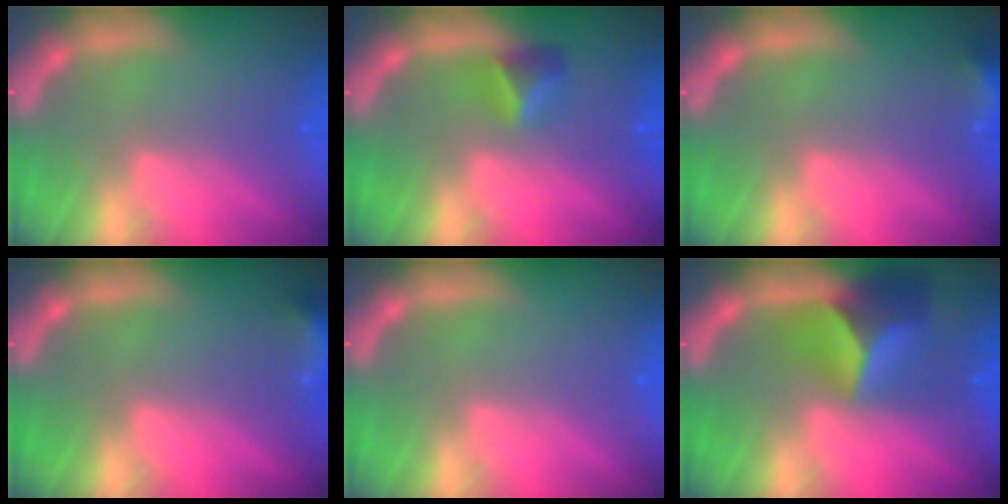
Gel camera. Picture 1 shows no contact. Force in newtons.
{"total": 2.4}
{"total": 3.4}
{"total": 4.4}
{"total": 0.0}
{"total": 6.4}